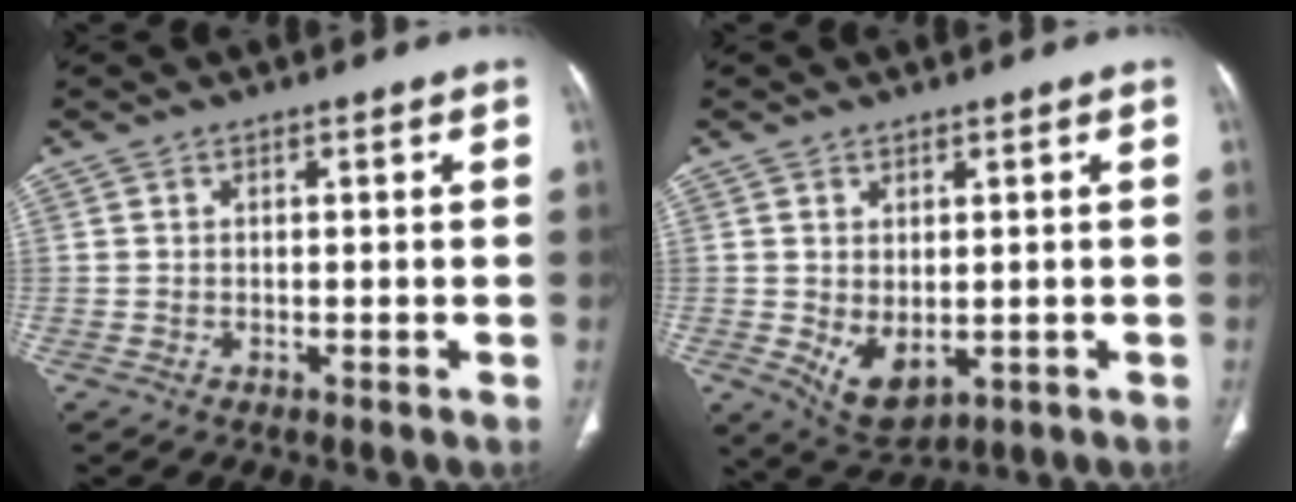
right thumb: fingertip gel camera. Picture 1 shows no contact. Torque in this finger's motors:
{"motor_torque": [-0.28, 0.39, 0.27, 0.40, 0.15]}